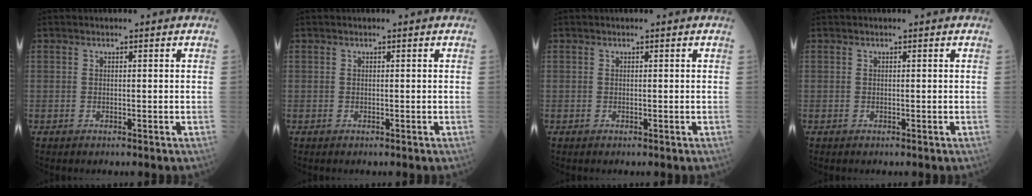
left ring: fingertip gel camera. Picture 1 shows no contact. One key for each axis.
{"total": 0.0}
{"total": 0.0}
{"total": 0.0}